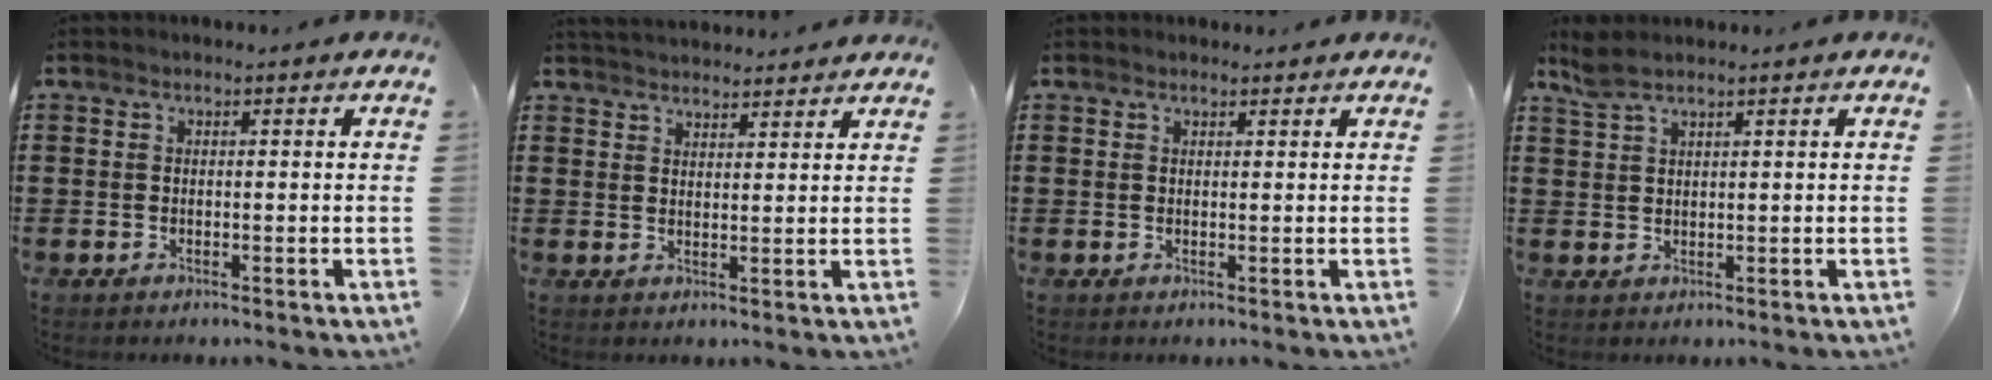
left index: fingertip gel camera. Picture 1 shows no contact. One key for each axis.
{"total": 2.9, "fx": 2.9, "fy": 0.0, "fz": -0.1, "tx": -0.006, "ty": -0.007, "tz": 0.055}
{"total": 0.9, "fx": 0.9, "fy": 0.3, "fz": 0.2, "tx": -0.005, "ty": 0.001, "tz": 0.018}
{"total": 2.6, "fx": 2.0, "fy": 0.5, "fz": 1.5, "tx": -0.034, "ty": 0.001, "tz": 0.038}